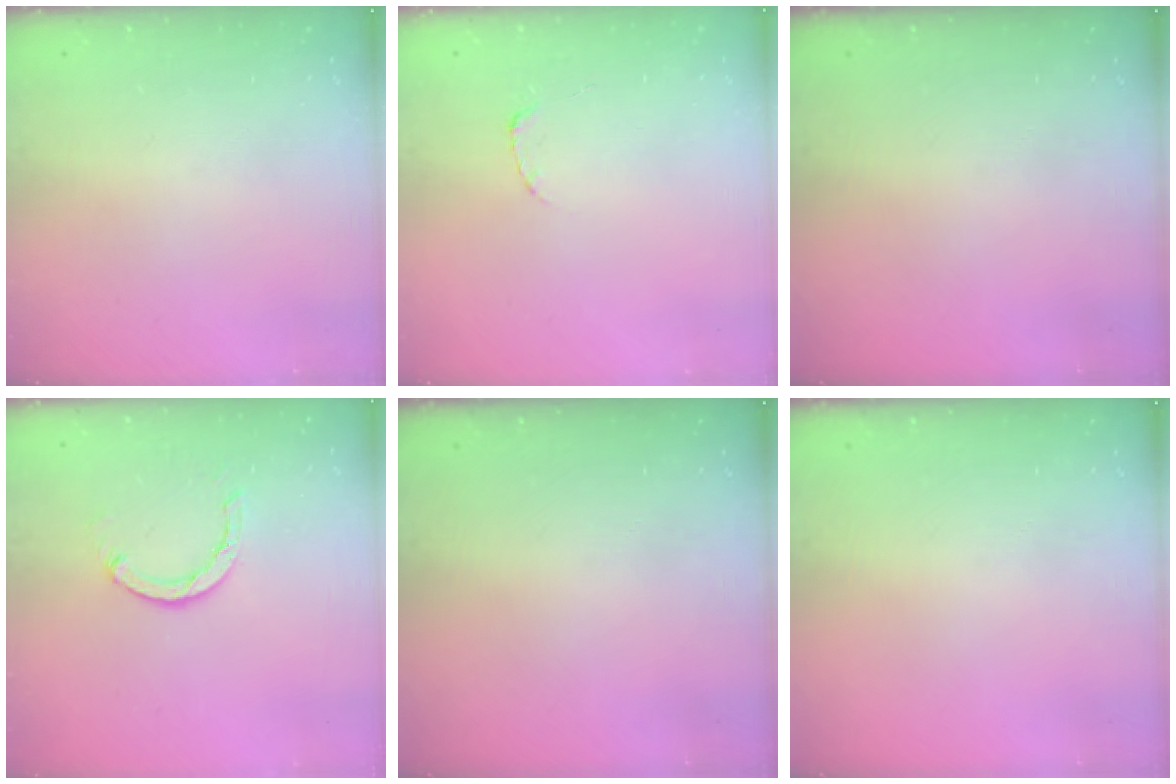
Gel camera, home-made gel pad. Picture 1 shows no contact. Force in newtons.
{"total": 2.2, "press": 2.2, "slide": 0.3}
{"total": 0.0}
{"total": 4.0, "press": 4.0, "slide": 0.4}
{"total": 0.0}
{"total": 0.0}